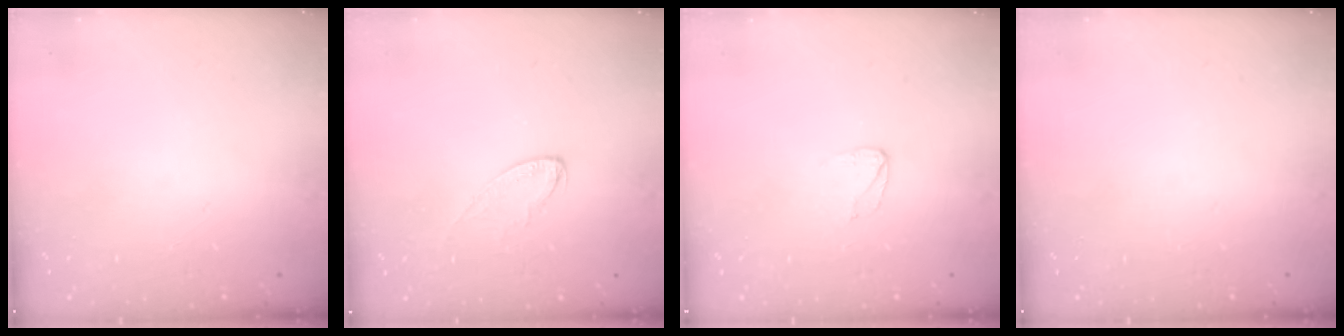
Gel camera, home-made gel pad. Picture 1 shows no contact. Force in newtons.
{"total": 5.5, "press": 5.5, "slide": 0.4}
{"total": 4.1, "press": 4.1, "slide": 0.4}
{"total": 0.0}